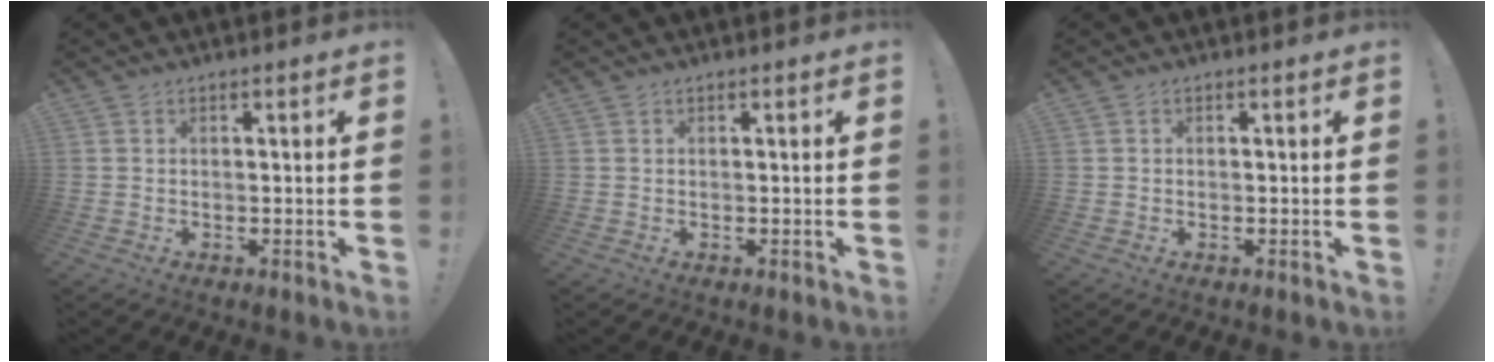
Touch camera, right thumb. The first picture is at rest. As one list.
[{"total": 0.0}, {"total": 0.6, "force": [-0.4, 0.4, 0.2], "torque": [-0.009, 0.003, -0.006]}]